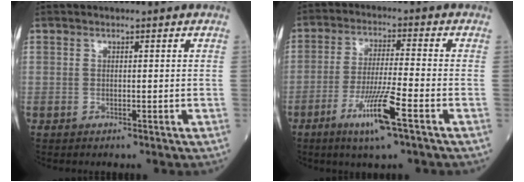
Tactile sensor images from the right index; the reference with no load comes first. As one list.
[{"total": 9.3, "force": [-4.7, -0.2, 8.0], "torque": [-0.156, -0.015, -0.087]}]